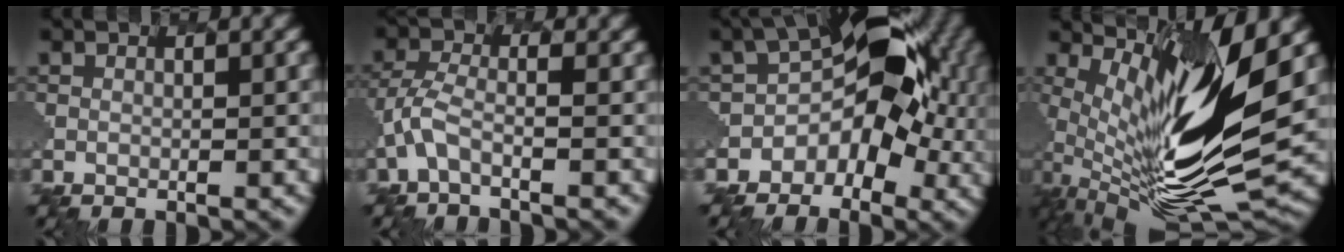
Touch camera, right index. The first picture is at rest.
{"total": 3.0, "force": [-2.6, 0.8, 1.1], "torque": [-0.082, 0.005, -0.080]}
{"total": 5.6, "force": [-1.2, 4.8, 2.8], "torque": [-0.040, 0.014, -0.055]}
{"total": 10.9, "force": [2.2, 1.8, 10.5], "torque": [-0.234, 0.001, 0.033]}